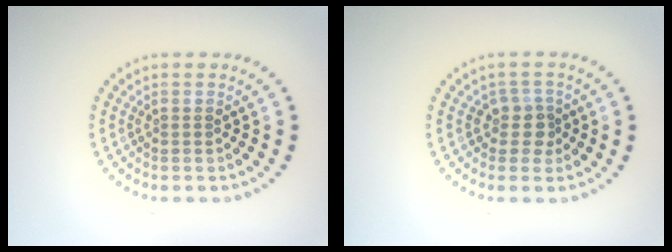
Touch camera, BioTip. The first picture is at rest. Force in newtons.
{"total": 2.0, "press": 1.5, "slide": 1.2}